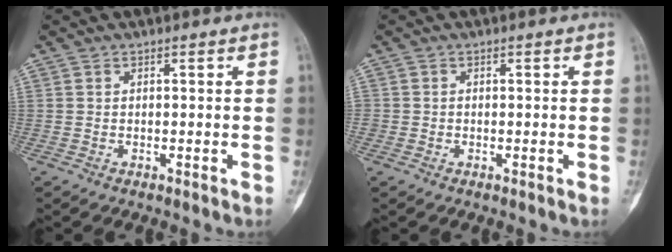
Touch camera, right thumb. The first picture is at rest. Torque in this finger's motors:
{"motor_torque": [0.08, 0.05, 0.28, 0.24, -0.02]}